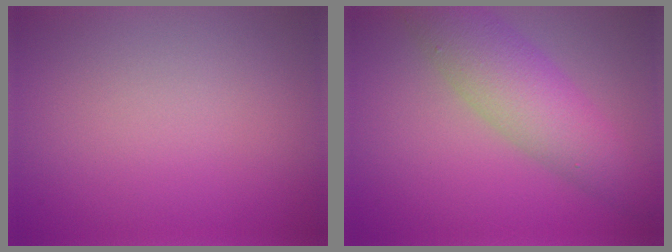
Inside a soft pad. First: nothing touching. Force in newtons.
{"total": 6.1, "press": 6.1, "slide": 0.3}